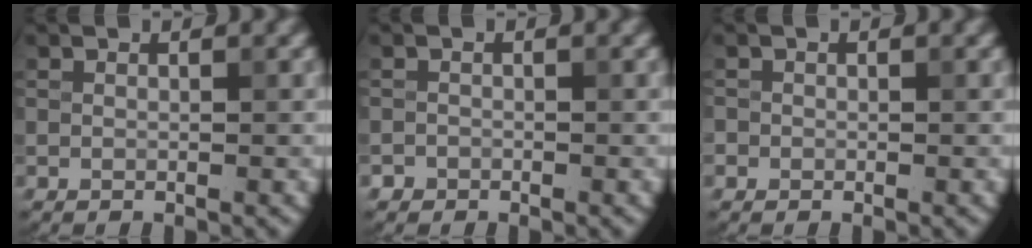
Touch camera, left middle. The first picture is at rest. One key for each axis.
{"total": 1.0, "fx": -0.9, "fy": 0.3, "fz": -0.3, "tx": 0.010, "ty": 0.002, "tz": -0.013}
{"total": 0.8, "fx": -0.7, "fy": 0.3, "fz": -0.3, "tx": 0.008, "ty": 0.003, "tz": -0.008}